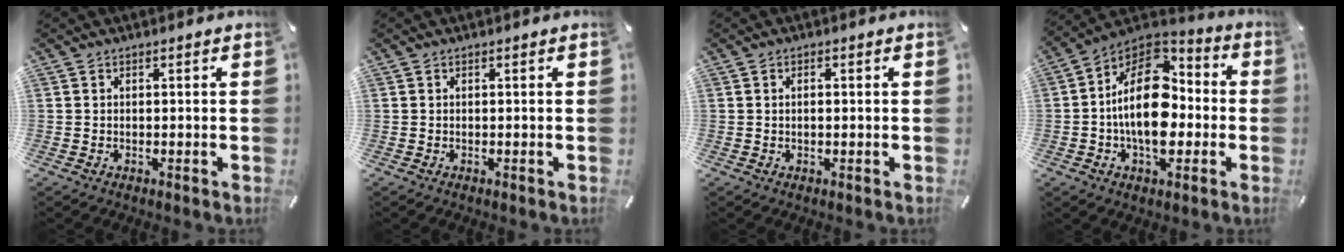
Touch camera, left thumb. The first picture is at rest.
{"total": 0.0}
{"total": 1.2, "force": [0.0, 0.4, 1.1], "torque": [-0.021, 0.001, -0.001]}
{"total": 18.9, "force": [-1.4, 12.1, 14.5], "torque": [-0.266, 0.005, -0.027]}